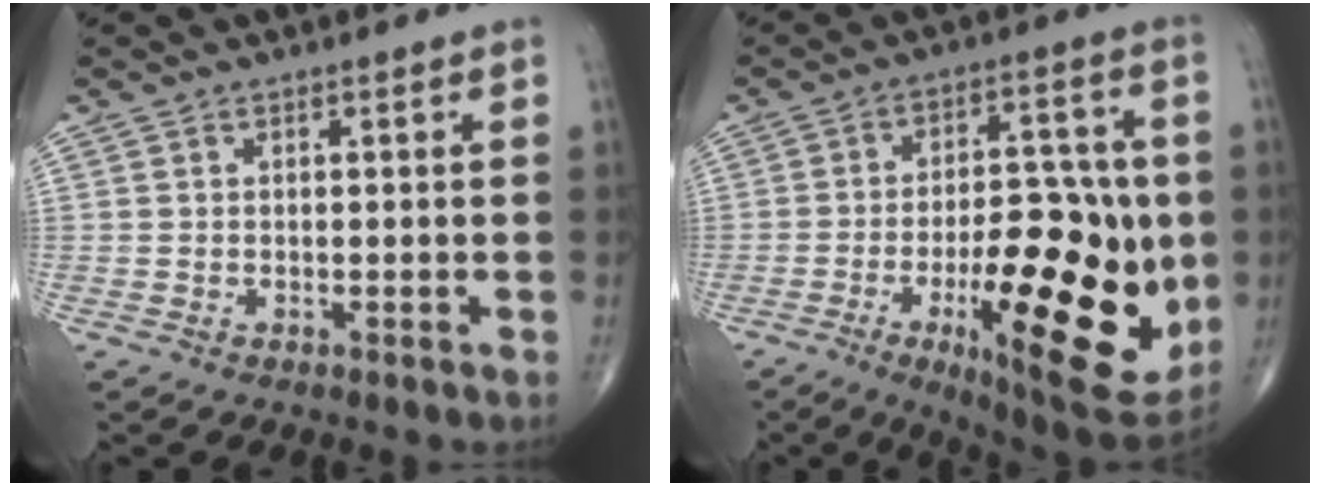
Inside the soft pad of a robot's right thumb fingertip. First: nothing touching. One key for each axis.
{"total": 26.0, "fx": -5.6, "fy": 9.8, "fz": 23.4, "tx": -0.297, "ty": 0.001, "tz": -0.066}